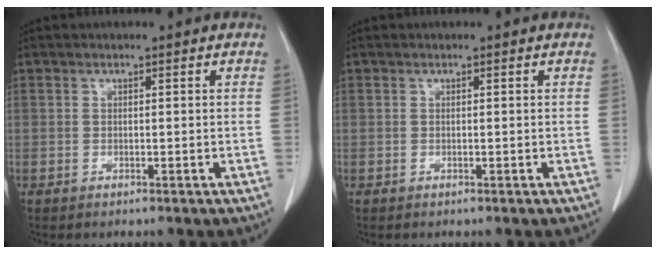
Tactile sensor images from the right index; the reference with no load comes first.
{"total": 0.0}